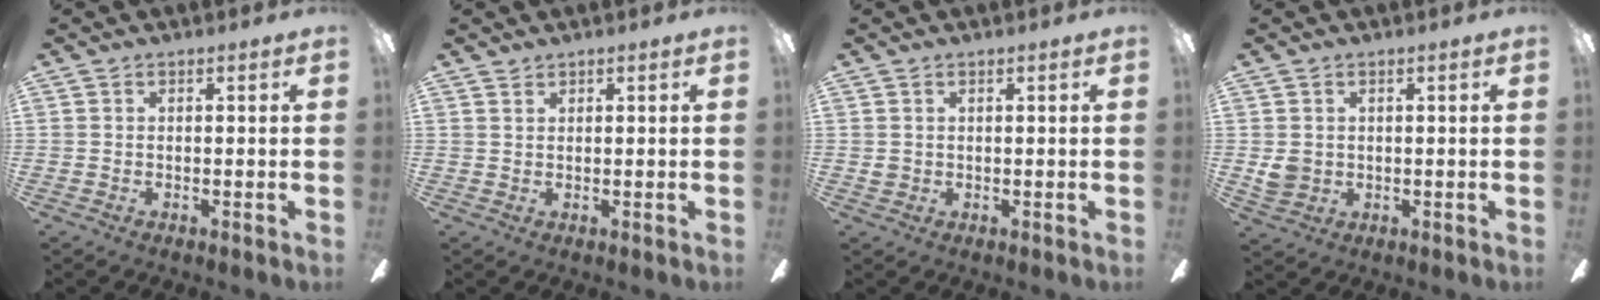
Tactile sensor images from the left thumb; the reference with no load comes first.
{"total": 0.8, "force": [0.8, 0.4, 0.0], "torque": [0.000, -0.001, 0.015]}
{"total": 1.1, "force": [0.5, 1.0, 0.1], "torque": [-0.004, 0.001, 0.010]}
{"total": 3.6, "force": [1.0, 3.3, 1.3], "torque": [-0.020, 0.002, 0.021]}